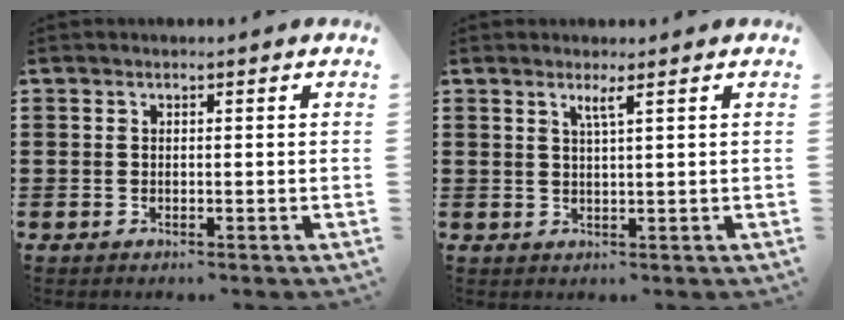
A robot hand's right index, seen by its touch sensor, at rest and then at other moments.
{"total": 1.8, "force": [1.0, -0.1, 1.5], "torque": [-0.032, -0.004, 0.016]}